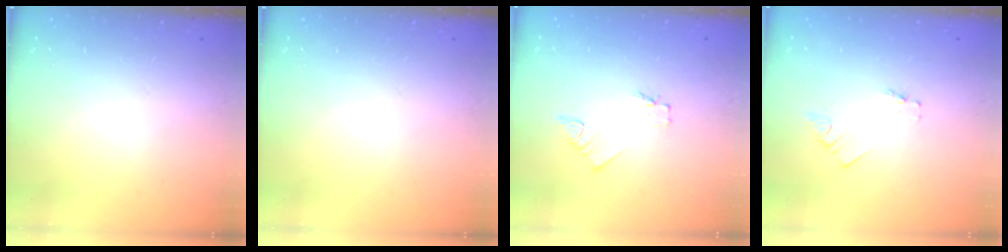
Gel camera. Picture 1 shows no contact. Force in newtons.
{"total": 0.0}
{"total": 1.8, "press": 1.7, "slide": 0.2}
{"total": 0.0}